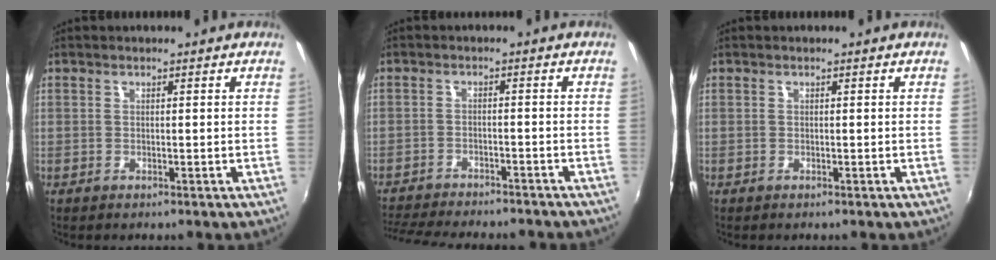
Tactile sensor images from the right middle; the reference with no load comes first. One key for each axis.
{"total": 14.2, "fx": -12.7, "fy": 2.6, "fz": 5.8, "tx": -0.128, "ty": -0.026, "tz": -0.189}
{"total": 0.0}